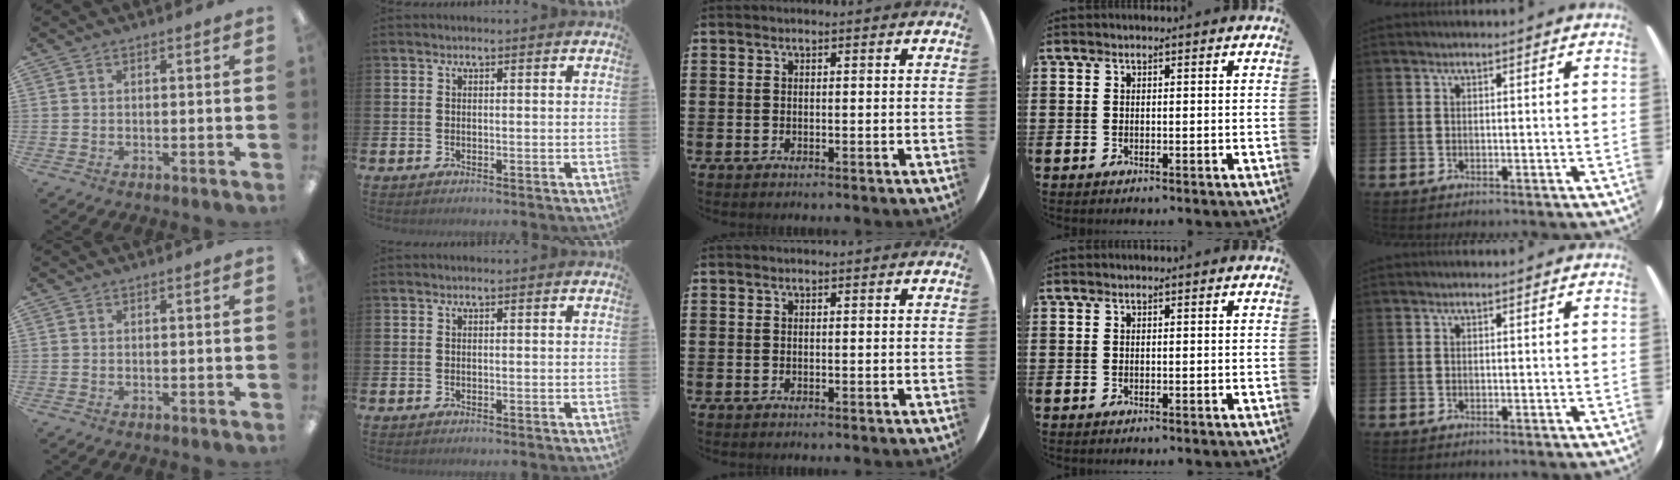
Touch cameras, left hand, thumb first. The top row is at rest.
{}